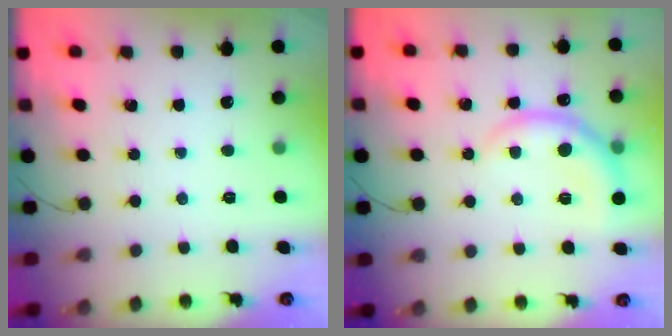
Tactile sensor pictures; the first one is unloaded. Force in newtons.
{"total": 8.2, "press": 8.2, "slide": 0.5}